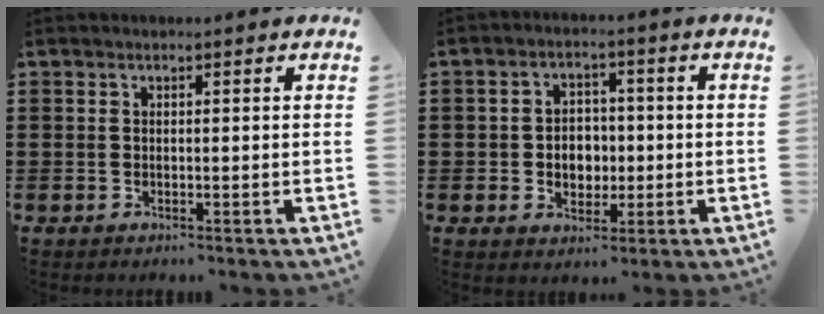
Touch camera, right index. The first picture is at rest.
{"total": 4.4, "force": [-0.7, 3.5, 2.5], "torque": [-0.041, 0.002, -0.020]}